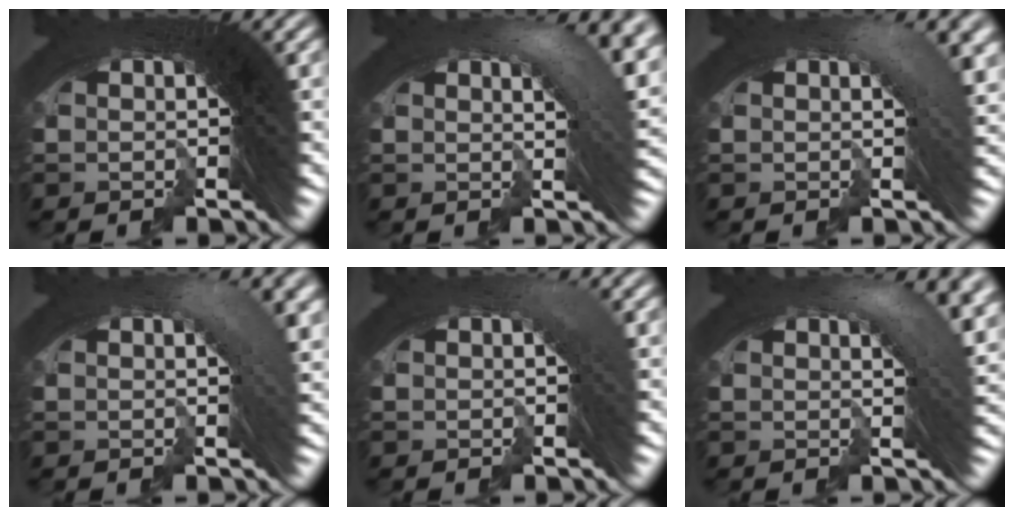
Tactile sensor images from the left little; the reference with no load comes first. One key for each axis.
{"total": 5.8, "fx": 1.2, "fy": 2.4, "fz": 5.2, "tx": -0.054, "ty": 0.013, "tz": 0.007}
{"total": 3.6, "fx": 0.5, "fy": 1.3, "fz": 3.4, "tx": -0.027, "ty": 0.016, "tz": -0.003}
{"total": 3.1, "fx": 0.4, "fy": 1.1, "fz": 2.8, "tx": -0.022, "ty": 0.014, "tz": -0.004}
{"total": 1.1, "fx": -0.1, "fy": 0.6, "fz": 1.0, "tx": -0.009, "ty": 0.006, "tz": -0.005}
{"total": 5.1, "fx": 1.1, "fy": 2.1, "fz": 4.6, "tx": -0.045, "ty": 0.014, "tz": 0.005}